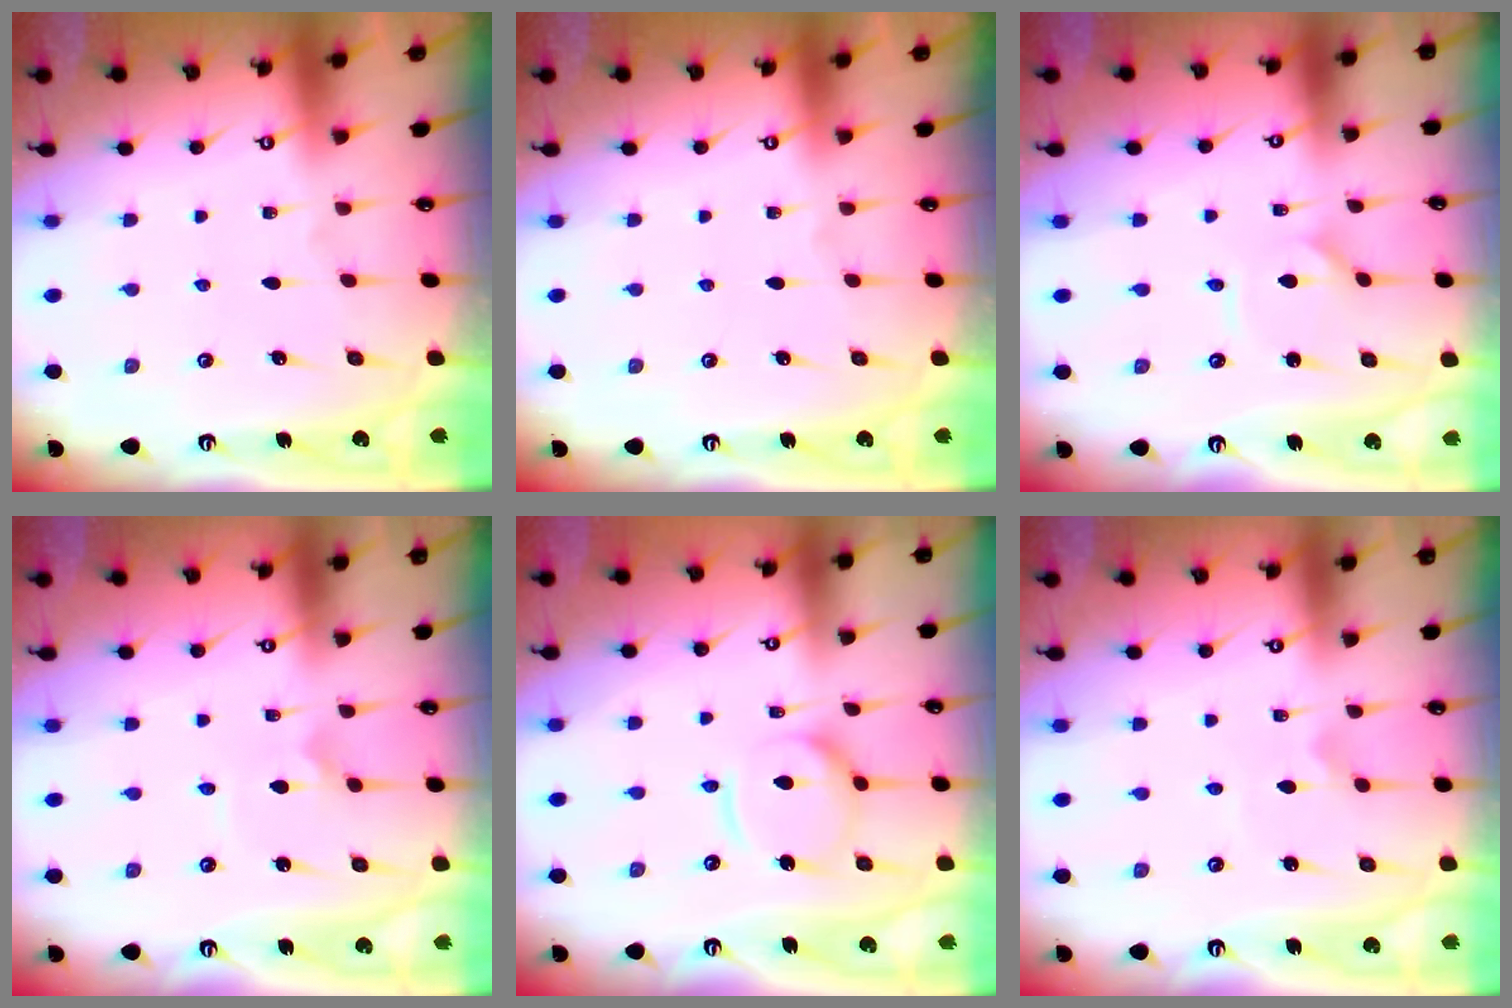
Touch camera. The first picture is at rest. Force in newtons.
{"total": 0.0}
{"total": 1.1, "press": 1.1, "slide": 0.1}
{"total": 1.9, "press": 1.9, "slide": 0.2}
{"total": 12.4, "press": 12.3, "slide": 1.3}
{"total": 2.3, "press": 2.3, "slide": 0.1}